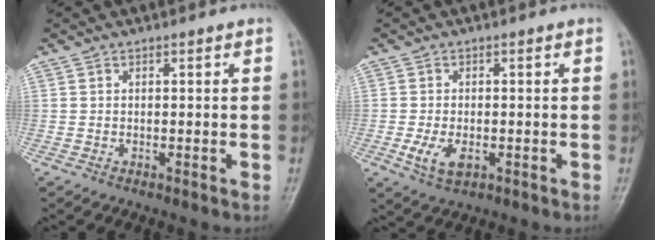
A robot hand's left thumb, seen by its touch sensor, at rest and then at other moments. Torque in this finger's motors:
{"motor_torque": [-0.47, 0.62, 0.05, 0.19, 0.03]}